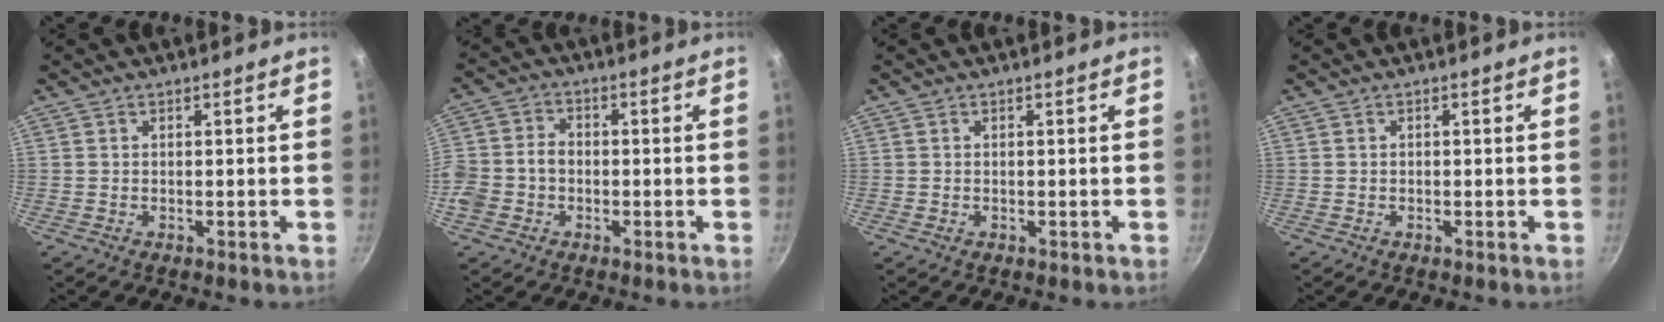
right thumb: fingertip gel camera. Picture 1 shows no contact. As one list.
[{"total": 8.3, "force": [-2.1, 6.7, 4.5], "torque": [-0.082, 0.030, -0.050]}, {"total": 0.0}, {"total": 0.0}]